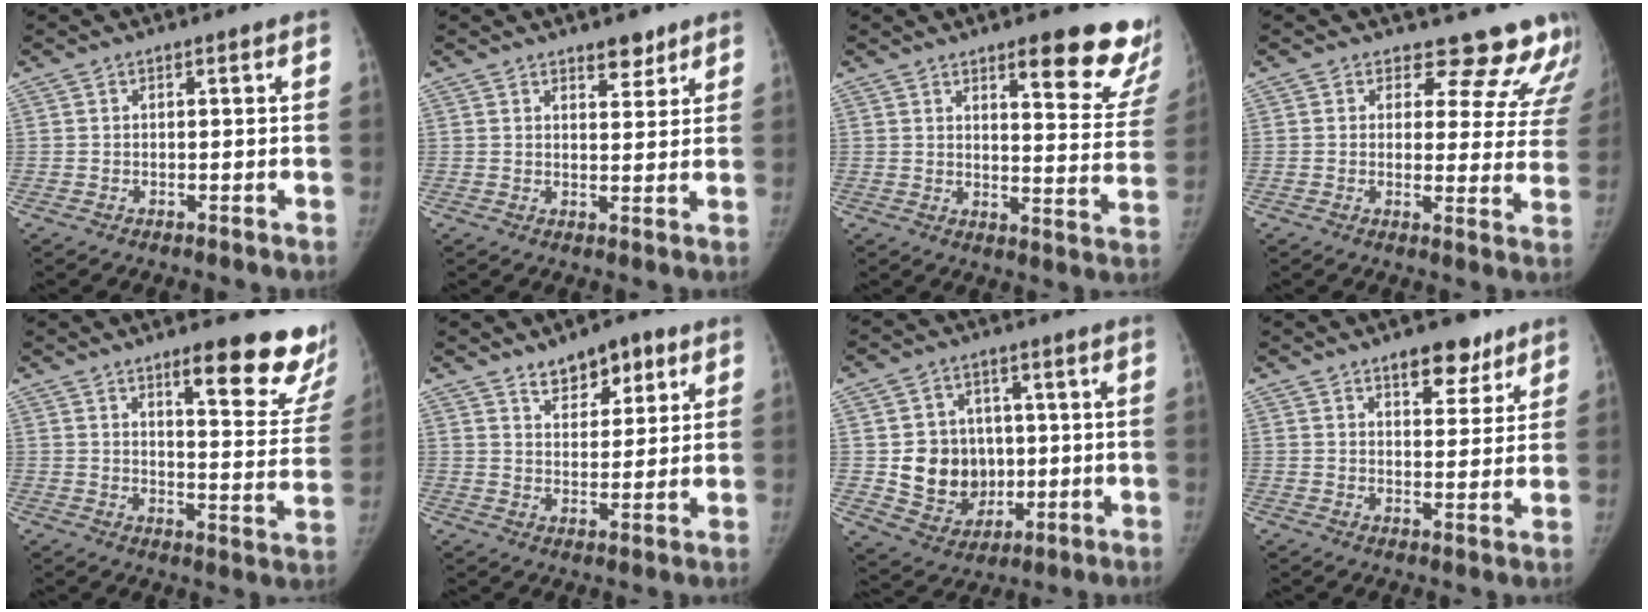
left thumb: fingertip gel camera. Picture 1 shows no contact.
{"total": 3.9, "force": [2.9, 1.8, 1.8], "torque": [-0.002, -0.019, 0.045]}
{"total": 16.4, "force": [11.3, 4.3, 11.1], "torque": [-0.095, -0.075, 0.134]}
{"total": 15.5, "force": [14.2, 6.0, 1.9], "torque": [0.035, -0.113, 0.134]}
{"total": 19.2, "force": [13.0, 5.1, 13.2], "torque": [-0.126, -0.076, 0.165]}
{"total": 8.2, "force": [5.3, 4.3, 4.6], "torque": [-0.033, -0.030, 0.083]}
{"total": 12.2, "force": [-0.2, 10.8, 5.8], "torque": [-0.050, 0.000, 0.021]}
{"total": 8.3, "force": [5.6, 4.0, 4.7], "torque": [-0.030, -0.029, 0.081]}